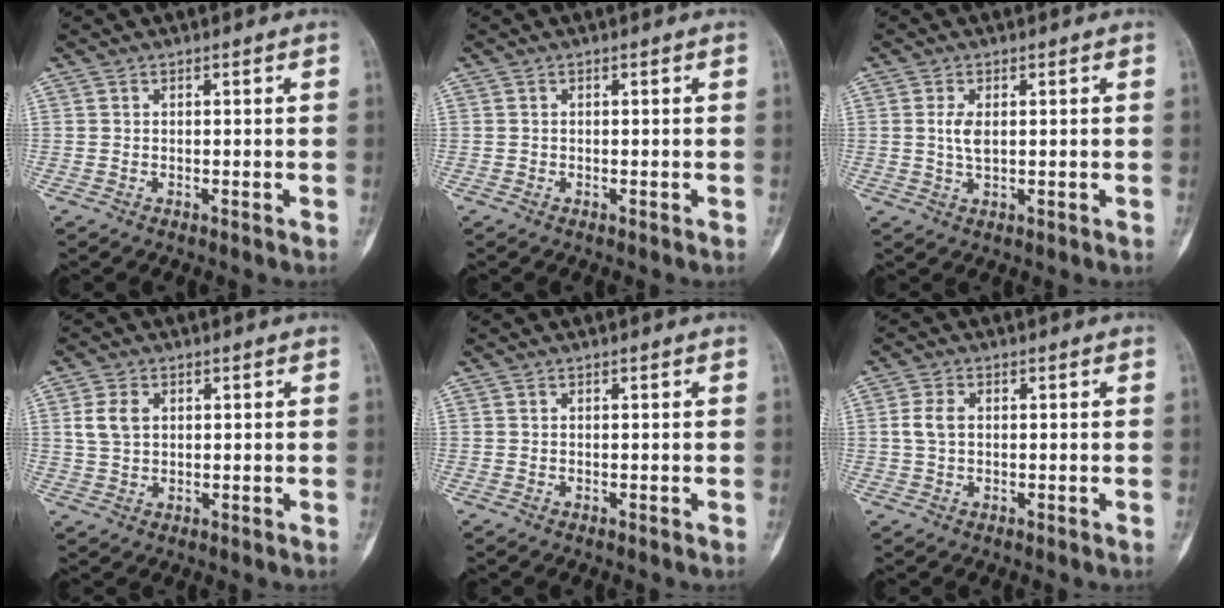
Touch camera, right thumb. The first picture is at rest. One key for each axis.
{"total": 0.0}
{"total": 3.0, "fx": 0.5, "fy": 1.4, "fz": 2.7, "tx": -0.059, "ty": -0.003, "tz": 0.011}
{"total": 4.6, "fx": 1.2, "fy": 3.2, "fz": 3.0, "tx": -0.056, "ty": 0.002, "tz": 0.026}
{"total": 0.0}
{"total": 3.4, "fx": 0.3, "fy": 2.2, "fz": 2.6, "tx": -0.057, "ty": 0.007, "tz": 0.005}